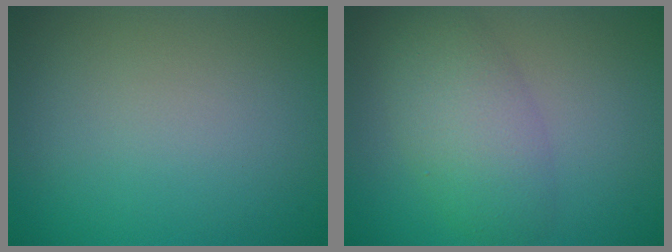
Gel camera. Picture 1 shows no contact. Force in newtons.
{"total": 5.0, "press": 5.0, "slide": 0.3}